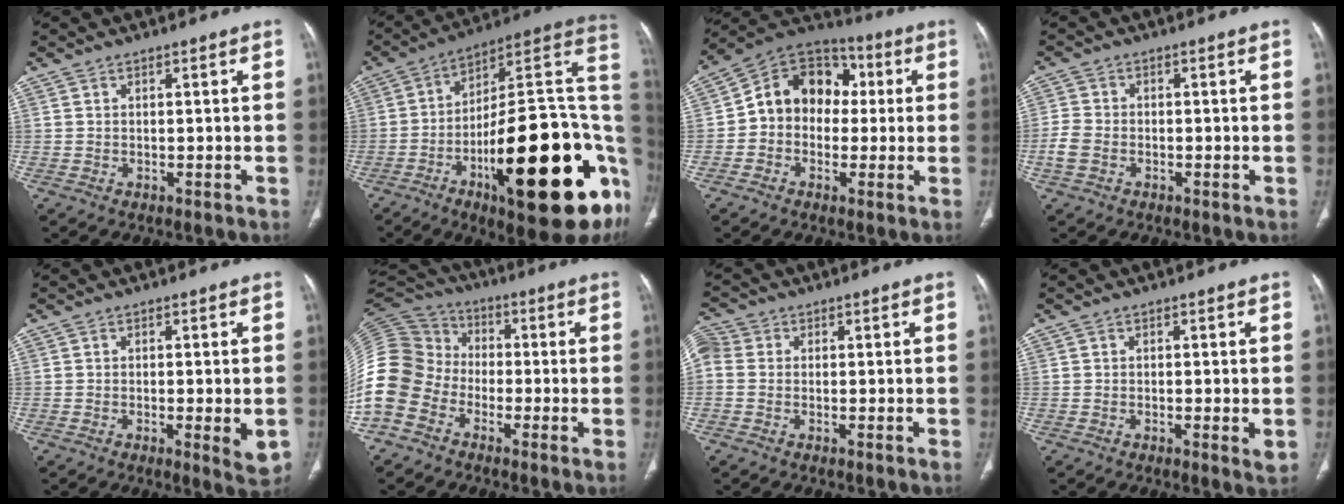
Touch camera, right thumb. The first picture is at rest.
{"total": 34.9, "force": [-9.6, 11.6, 31.5], "torque": [-0.362, 0.036, -0.139]}
{"total": 13.5, "force": [0.7, 11.1, 7.7], "torque": [-0.079, 0.041, -0.003]}
{"total": 4.2, "force": [-1.5, 3.1, 2.5], "torque": [-0.059, 0.006, -0.032]}
{"total": 5.0, "force": [-1.2, 1.5, 4.6], "torque": [-0.059, -0.012, -0.016]}
{"total": 19.4, "force": [-6.3, 15.7, 9.5], "torque": [-0.231, 0.065, -0.128]}
{"total": 4.1, "force": [0.1, 3.4, 2.3], "torque": [-0.058, 0.010, -0.008]}
{"total": 2.6, "force": [-0.4, 0.7, 2.5], "torque": [-0.040, -0.009, -0.009]}